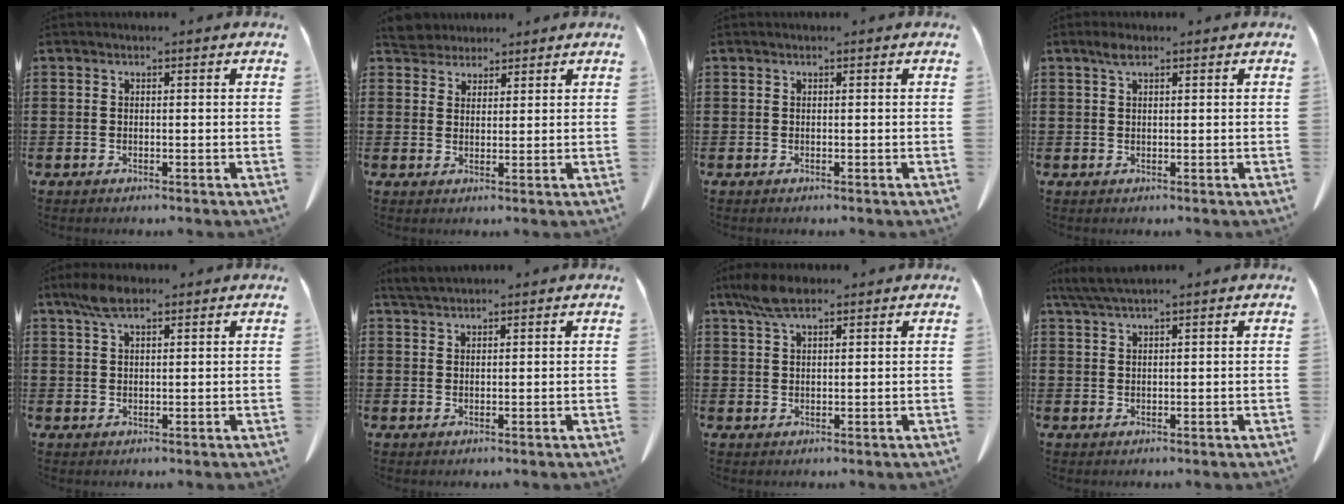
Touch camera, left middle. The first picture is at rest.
{"total": 4.0, "force": [3.8, 1.1, 0.5], "torque": [-0.024, -0.008, 0.075]}
{"total": 0.0}
{"total": 1.7, "force": [0.9, 0.6, 1.4], "torque": [-0.031, 0.001, 0.017]}
{"total": 4.3, "force": [2.7, 1.4, 3.0], "torque": [-0.067, 0.003, 0.050]}
{"total": 2.3, "force": [2.1, 0.1, 0.9], "torque": [-0.023, 0.000, 0.042]}
{"total": 5.1, "force": [3.2, 1.6, 3.6], "torque": [-0.078, 0.002, 0.061]}
{"total": 3.1, "force": [2.4, 0.0, 1.9], "torque": [-0.042, -0.004, 0.048]}